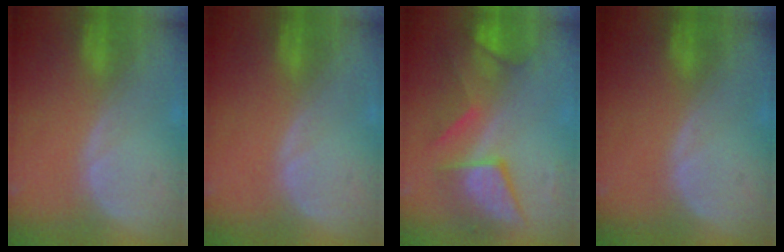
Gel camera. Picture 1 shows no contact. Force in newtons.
{"total": 0.0}
{"total": 8.3, "press": 8.3, "slide": 0.4}
{"total": 0.0}